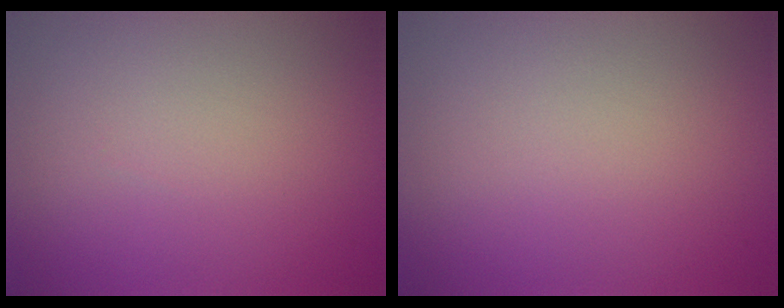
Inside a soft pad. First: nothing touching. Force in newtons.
{"total": 0.0}